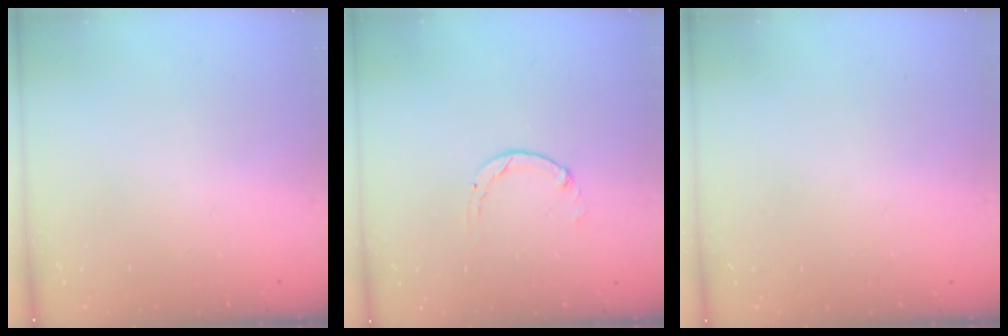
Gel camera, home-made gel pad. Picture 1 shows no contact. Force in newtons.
{"total": 0.7, "press": 0.7, "slide": 0.2}
{"total": 2.4, "press": 2.4, "slide": 0.2}